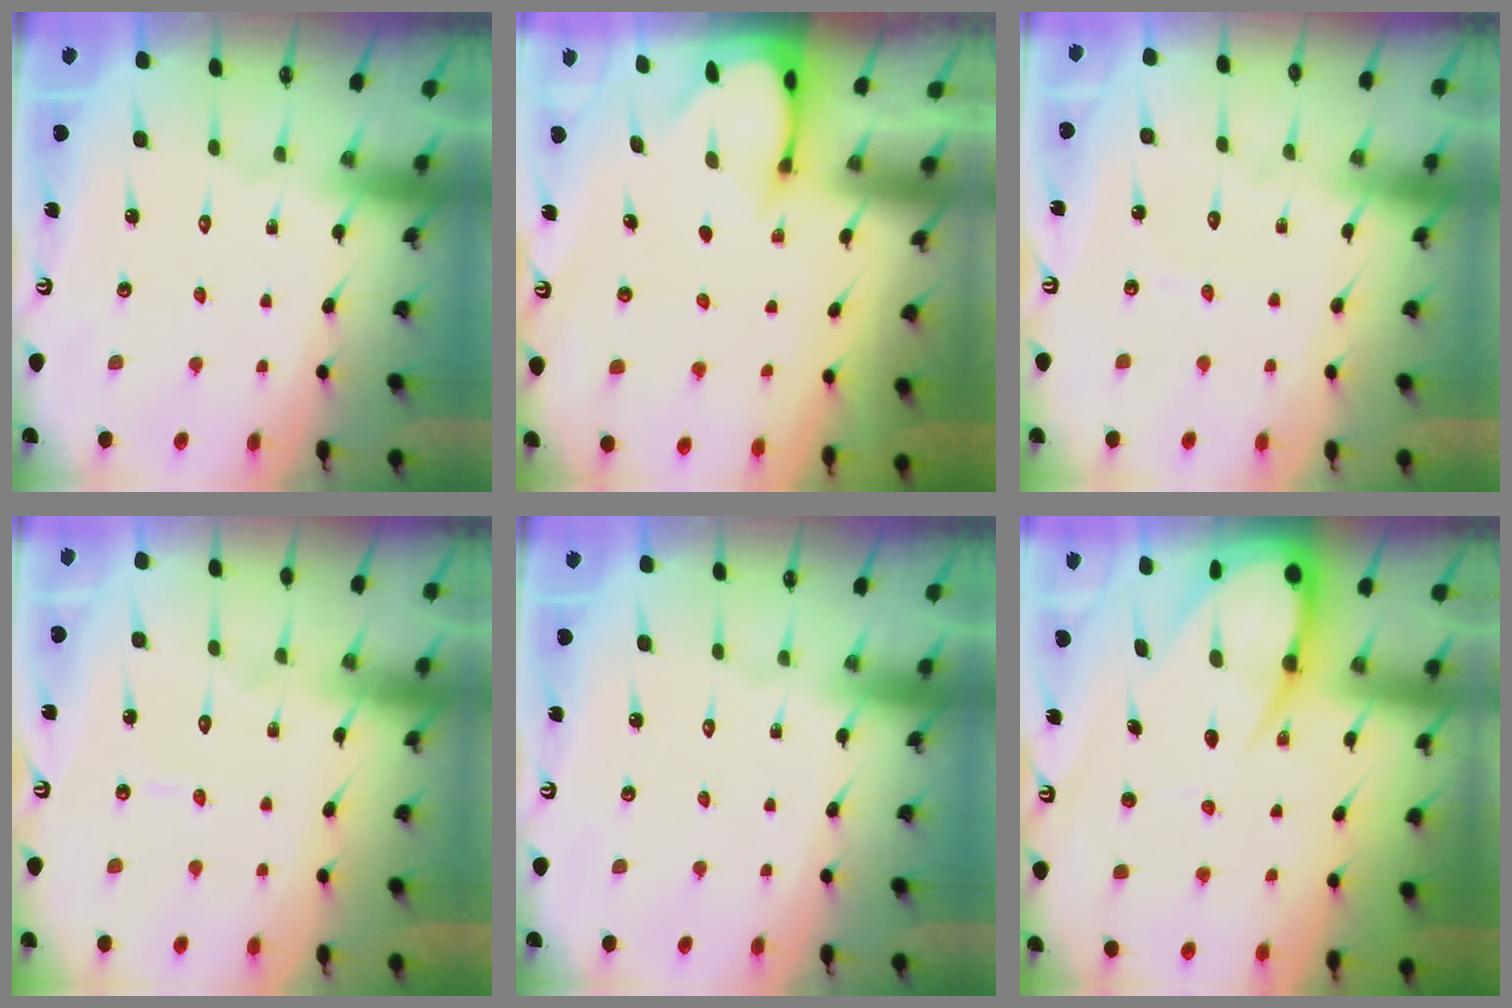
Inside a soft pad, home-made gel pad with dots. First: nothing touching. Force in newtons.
{"total": 2.6, "press": 2.5, "slide": 0.3}
{"total": 3.0, "press": 3.0, "slide": 0.3}
{"total": 4.3, "press": 4.3, "slide": 0.4}
{"total": 0.0}
{"total": 11.1, "press": 11.0, "slide": 1.2}